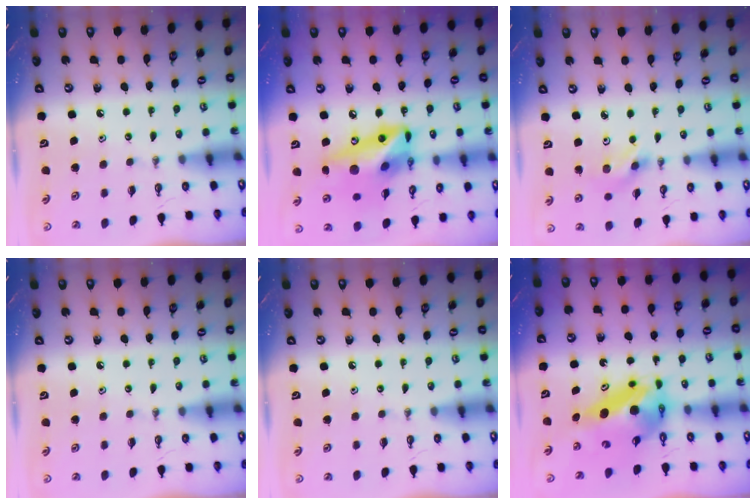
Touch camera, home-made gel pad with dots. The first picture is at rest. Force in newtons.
{"total": 17.3, "press": 17.0, "slide": 3.2}
{"total": 3.0, "press": 3.0, "slide": 0.4}
{"total": 0.0}
{"total": 0.0}
{"total": 12.0, "press": 11.9, "slide": 1.0}